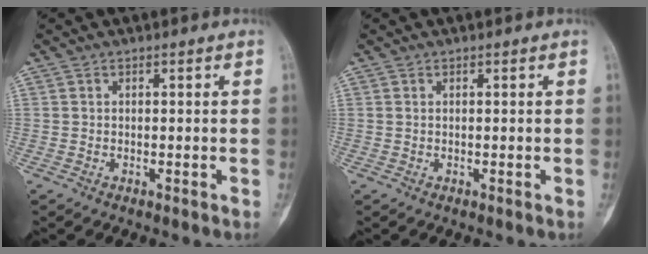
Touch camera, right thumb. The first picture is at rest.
{"total": 0.0}